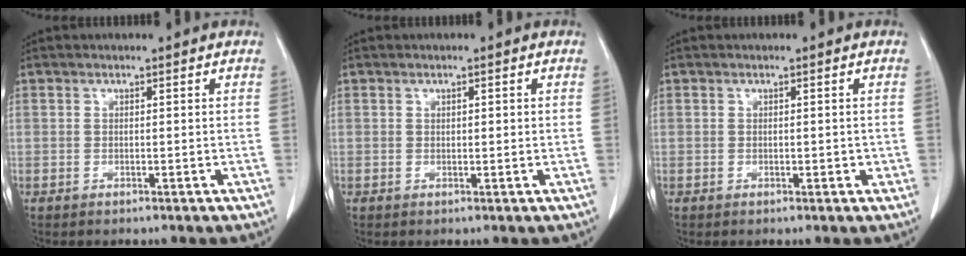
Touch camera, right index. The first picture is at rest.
{"total": 1.0, "force": [0.3, 0.3, 0.8], "torque": [-0.014, 0.001, 0.006]}
{"total": 1.2, "force": [0.0, 0.8, 0.9], "torque": [-0.005, 0.002, 0.004]}